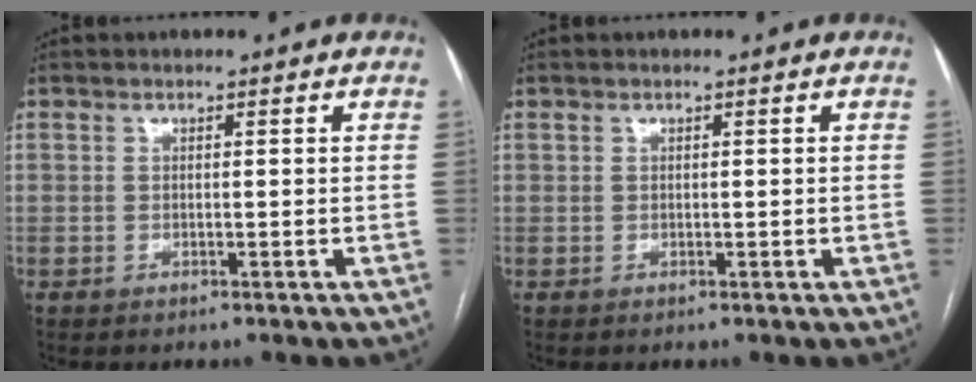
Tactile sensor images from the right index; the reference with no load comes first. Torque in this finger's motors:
{"motor_torque": [-0.31, 0.06, 0.00, 0.00]}